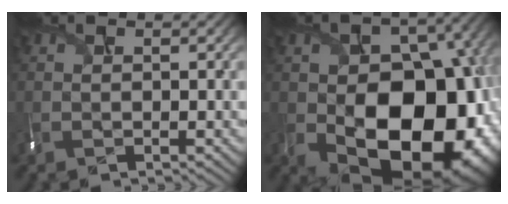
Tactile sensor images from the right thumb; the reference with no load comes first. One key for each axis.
{"total": 18.7, "fx": -4.4, "fy": 12.4, "fz": 13.3, "tx": -0.190, "ty": -0.059, "tz": -0.017}